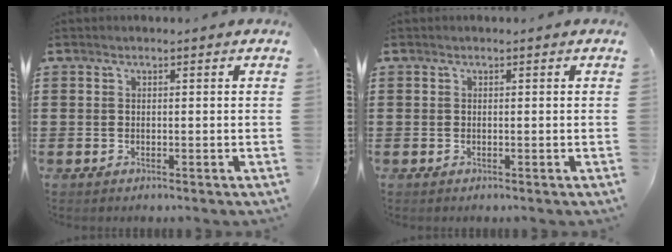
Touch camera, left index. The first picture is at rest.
{"total": 0.0}